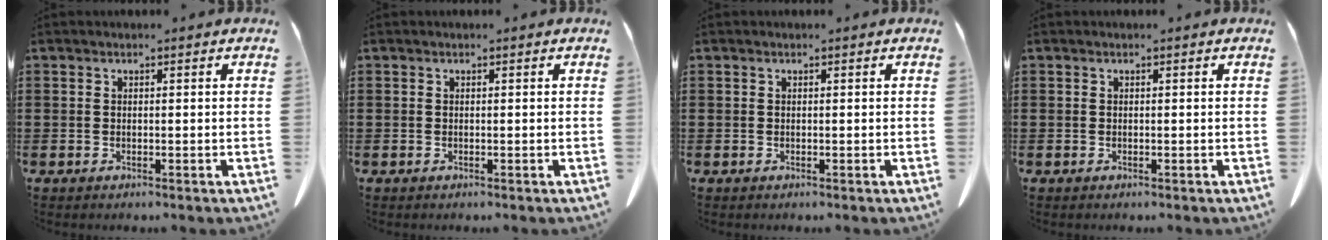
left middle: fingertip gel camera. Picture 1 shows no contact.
{"total": 0.0}
{"total": 0.0}
{"total": 0.0}